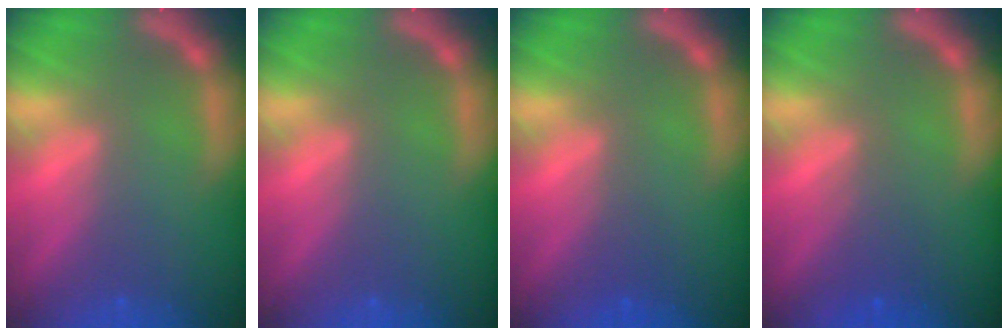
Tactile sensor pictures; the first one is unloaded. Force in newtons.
{"total": 0.0}
{"total": 1.0}
{"total": 2.0}